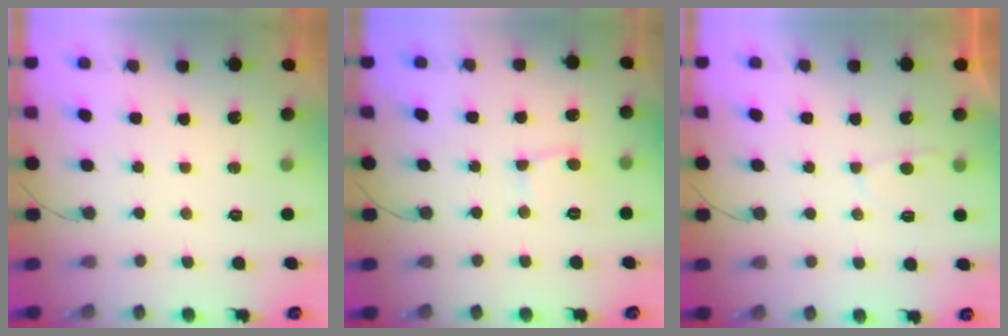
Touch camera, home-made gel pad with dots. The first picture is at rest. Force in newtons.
{"total": 2.7, "press": 2.7, "slide": 0.2}
{"total": 3.0, "press": 2.9, "slide": 0.5}